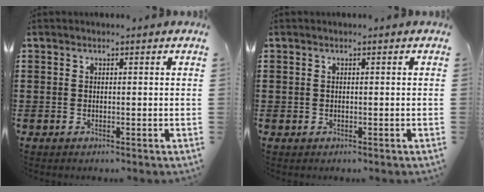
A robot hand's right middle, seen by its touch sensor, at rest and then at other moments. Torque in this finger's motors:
{"motor_torque": [-0.49, 0.49, 0.00, -0.01]}